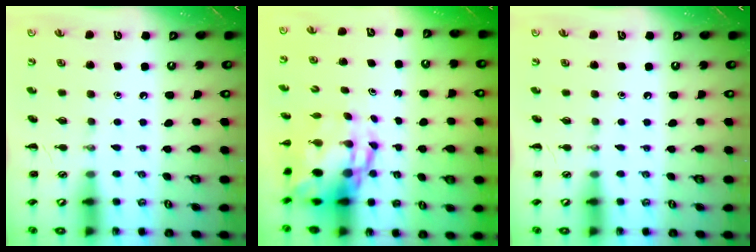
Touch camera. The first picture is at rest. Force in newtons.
{"total": 7.8, "press": 7.6, "slide": 1.8}
{"total": 0.0}